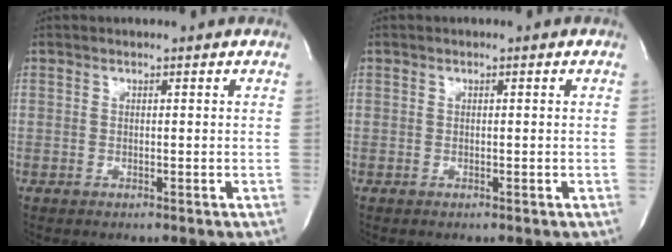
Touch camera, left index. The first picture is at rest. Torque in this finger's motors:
{"motor_torque": [0.00, 0.00, 0.00, 0.00]}